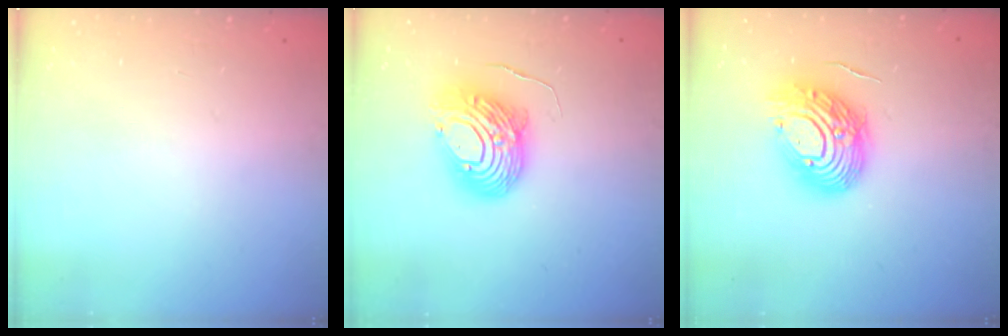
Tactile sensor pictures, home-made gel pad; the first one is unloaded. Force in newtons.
{"total": 12.7, "press": 12.6, "slide": 1.6}
{"total": 14.4, "press": 14.2, "slide": 2.0}